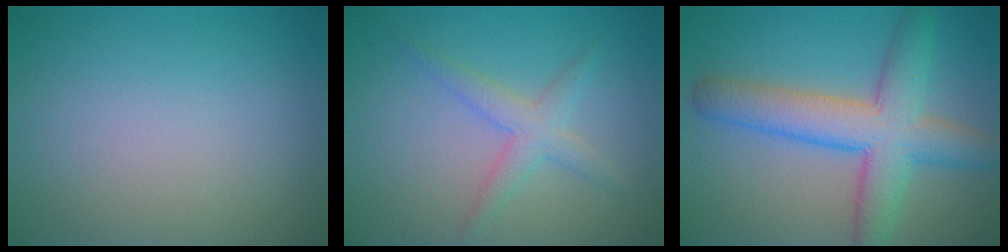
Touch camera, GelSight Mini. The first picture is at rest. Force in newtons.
{"total": 2.6, "press": 2.6, "slide": 0.1}
{"total": 7.3, "press": 7.3, "slide": 0.1}